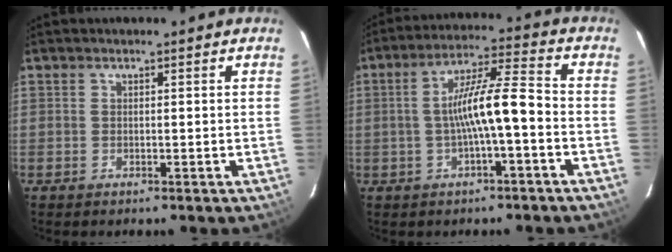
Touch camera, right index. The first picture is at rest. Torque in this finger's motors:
{"motor_torque": [0.43, -0.09, 0.68, 0.19]}